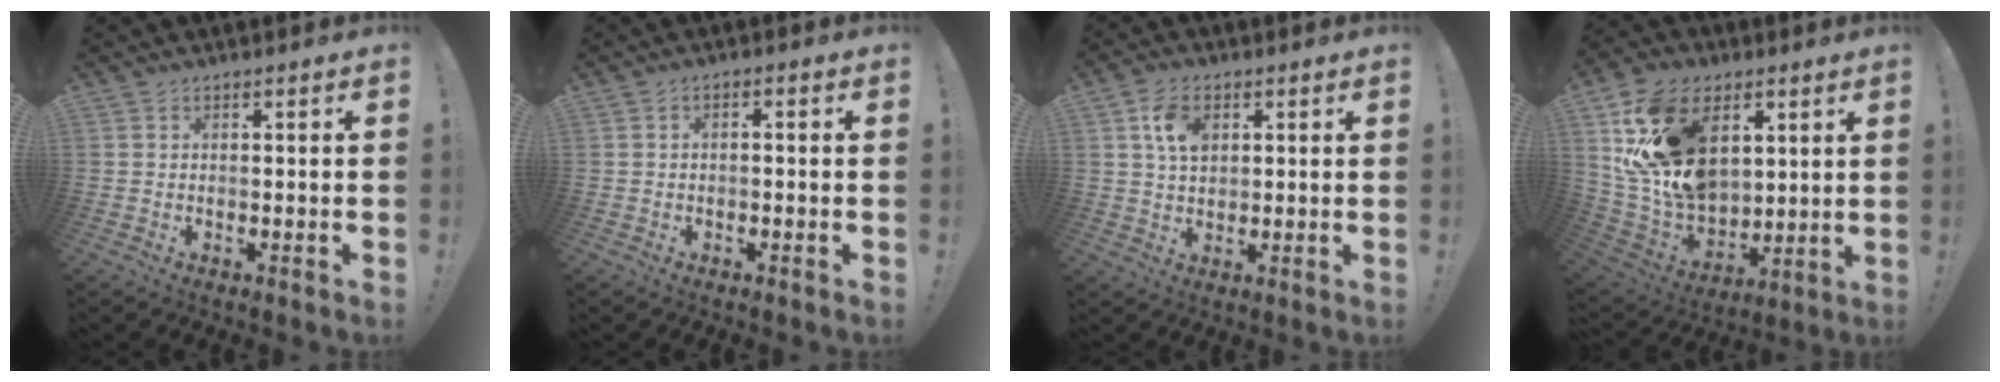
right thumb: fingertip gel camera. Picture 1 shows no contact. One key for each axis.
{"total": 1.5, "fx": -1.2, "fy": 0.4, "fz": 0.9, "tx": -0.012, "ty": 0.006, "tz": -0.021}
{"total": 8.0, "fx": 2.8, "fy": 5.5, "fz": 4.9, "tx": -0.072, "ty": 0.001, "tz": 0.053}
{"total": 23.0, "fx": 8.5, "fy": 15.7, "fz": 14.6, "tx": -0.280, "ty": -0.037, "tz": 0.160}